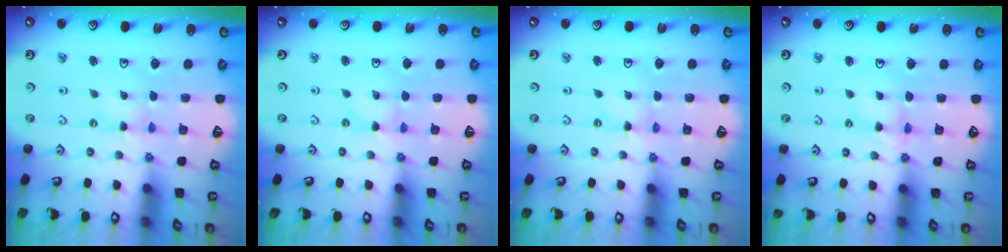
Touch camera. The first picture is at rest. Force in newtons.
{"total": 0.0}
{"total": 0.0}
{"total": 3.0, "press": 3.0, "slide": 0.4}